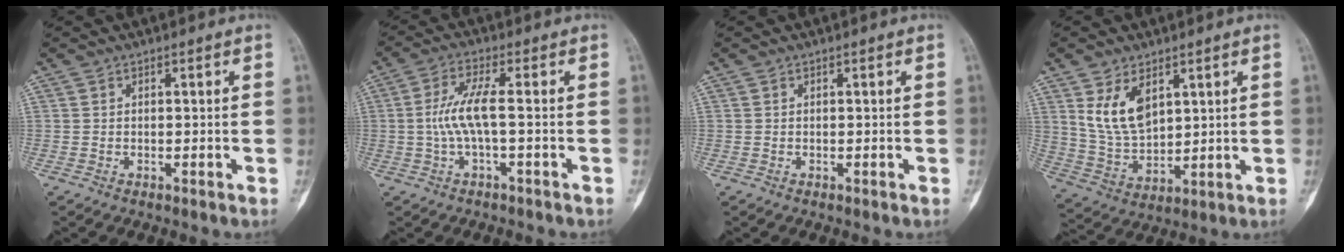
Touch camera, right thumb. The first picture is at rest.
{"total": 6.2, "force": [-0.5, 1.0, 6.1], "torque": [-0.145, 0.017, -0.017]}
{"total": 0.0}
{"total": 10.1, "force": [4.5, 5.9, 6.9], "torque": [-0.114, -0.022, 0.105]}